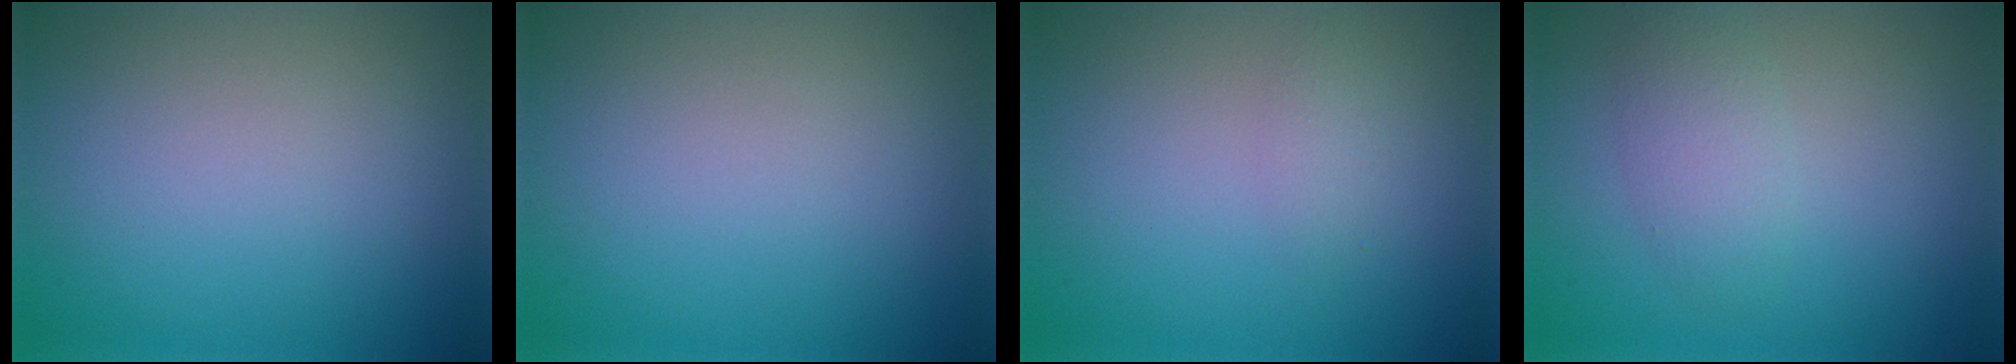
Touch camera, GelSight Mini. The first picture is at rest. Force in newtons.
{"total": 0.0}
{"total": 1.0, "press": 1.0, "slide": 0.2}
{"total": 2.4, "press": 2.4, "slide": 0.1}